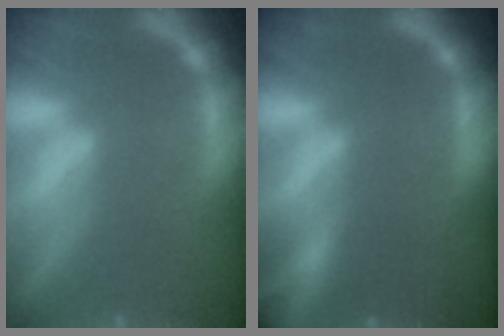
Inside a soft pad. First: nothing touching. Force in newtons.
{"total": 7.9}